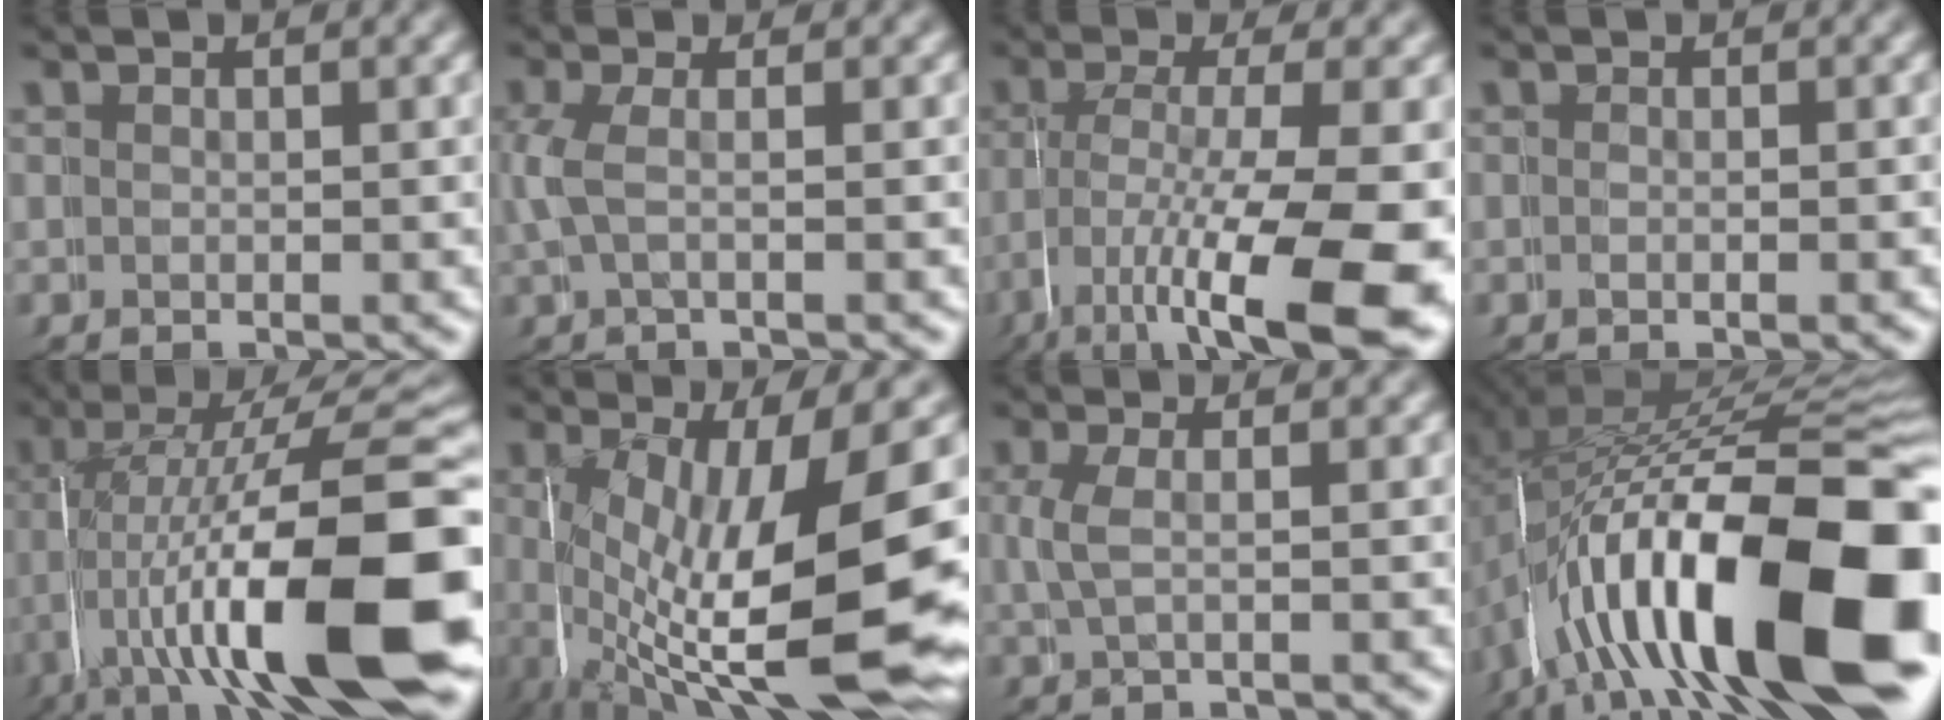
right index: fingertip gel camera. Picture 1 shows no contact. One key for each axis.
{"total": 1.6, "fx": 0.4, "fy": 0.9, "fz": 1.3, "tx": -0.044, "ty": 0.001, "tz": 0.004}
{"total": 9.2, "fx": -2.9, "fy": 2.8, "fz": 8.3, "tx": -0.143, "ty": -0.031, "tz": -0.032}
{"total": 0.0}
{"total": 14.8, "fx": -1.7, "fy": 5.1, "fz": 13.8, "tx": -0.214, "ty": -0.009, "tz": -0.018}
{"total": 14.8, "fx": -3.8, "fy": 6.0, "fz": 13.0, "tx": -0.221, "ty": -0.046, "tz": -0.030}
{"total": 1.0, "fx": 0.5, "fy": 0.4, "fz": 0.8, "tx": -0.031, "ty": -0.001, "tz": 0.007}
{"total": 20.3, "fx": -5.4, "fy": 9.7, "fz": 16.9, "tx": -0.285, "ty": -0.027, "tz": -0.068}